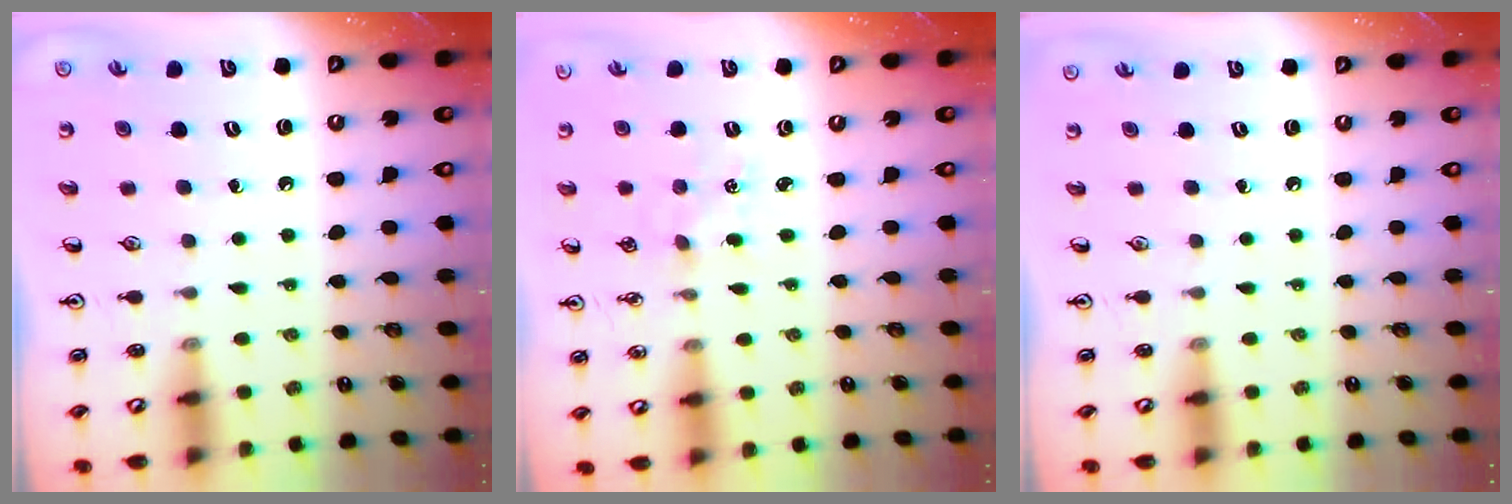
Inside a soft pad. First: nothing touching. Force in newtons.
{"total": 2.7, "press": 2.7, "slide": 0.4}
{"total": 0.0}